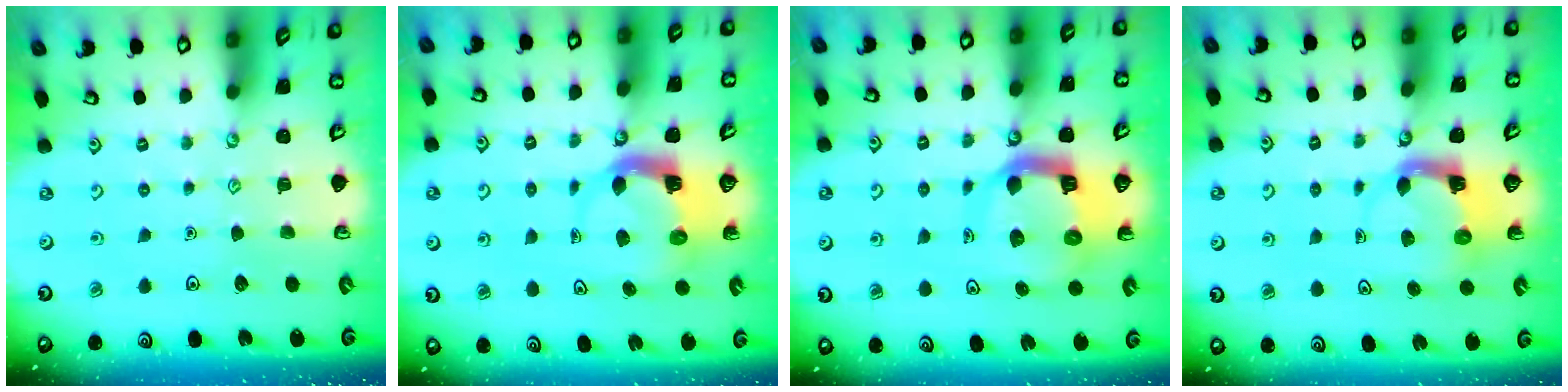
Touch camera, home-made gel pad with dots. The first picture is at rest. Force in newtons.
{"total": 4.1, "press": 4.0, "slide": 0.8}
{"total": 11.1, "press": 11.0, "slide": 1.5}
{"total": 4.0, "press": 3.9, "slide": 0.6}